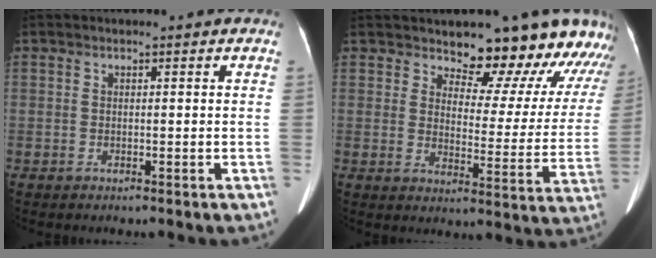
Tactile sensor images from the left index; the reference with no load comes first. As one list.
[{"total": 16.1, "force": [14.0, 4.4, 6.5], "torque": [-0.050, -0.041, 0.152]}]